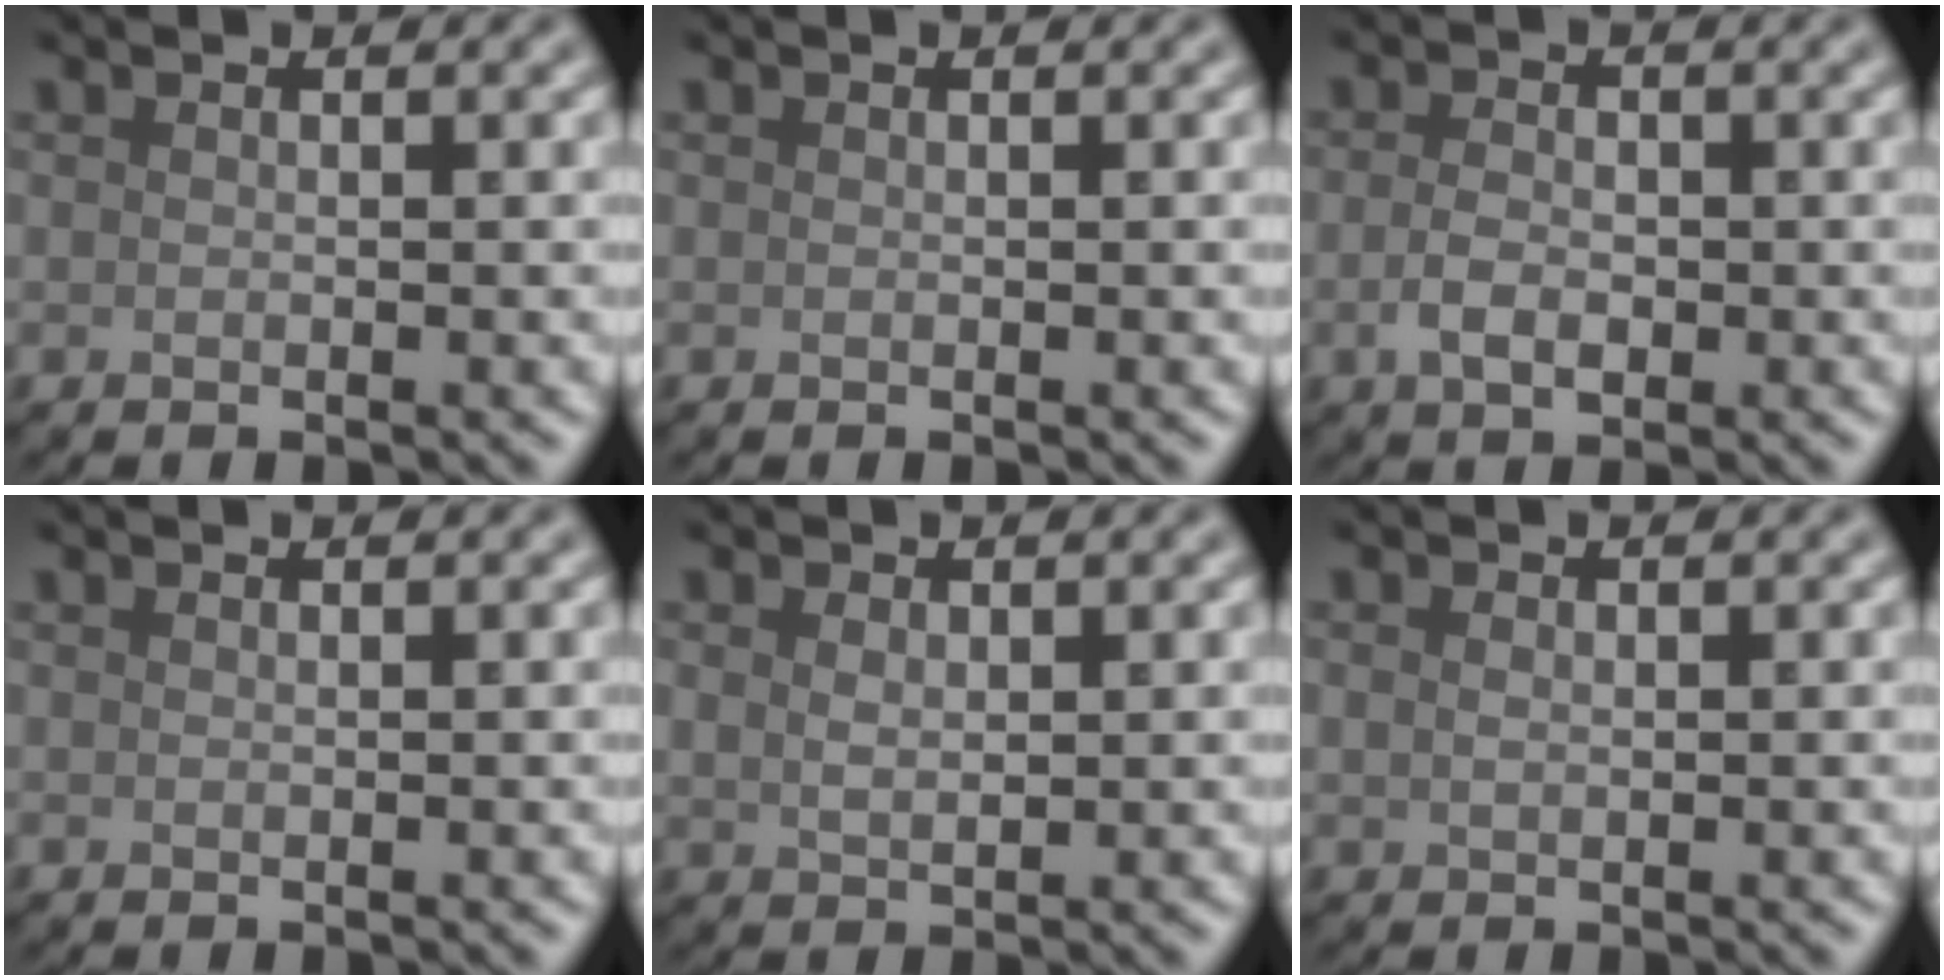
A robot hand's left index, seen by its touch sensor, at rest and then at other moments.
{"total": 0.0}
{"total": 2.6, "force": [-0.5, 1.6, 2.0], "torque": [-0.041, -0.001, -0.011]}
{"total": 0.0}
{"total": 1.7, "force": [0.6, 1.1, 1.2], "torque": [-0.026, -0.002, 0.014]}
{"total": 1.0, "force": [0.2, 0.7, 0.7], "torque": [-0.017, 0.001, 0.005]}